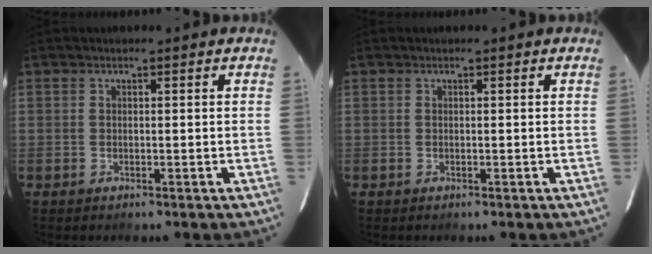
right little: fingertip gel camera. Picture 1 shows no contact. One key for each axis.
{"total": 0.0}